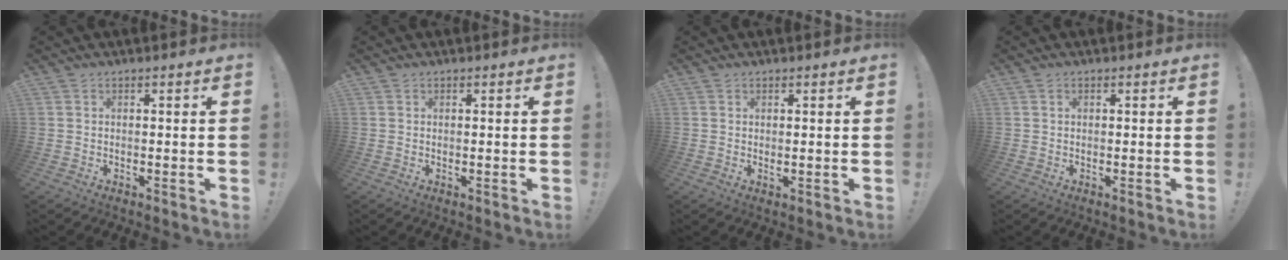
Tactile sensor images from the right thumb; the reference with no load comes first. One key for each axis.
{"total": 0.0}
{"total": 0.7, "fx": 0.5, "fy": 0.1, "fz": 0.5, "tx": -0.002, "ty": -0.004, "tz": 0.008}
{"total": 0.5, "fx": 0.3, "fy": 0.4, "fz": 0.2, "tx": 0.000, "ty": -0.001, "tz": 0.005}